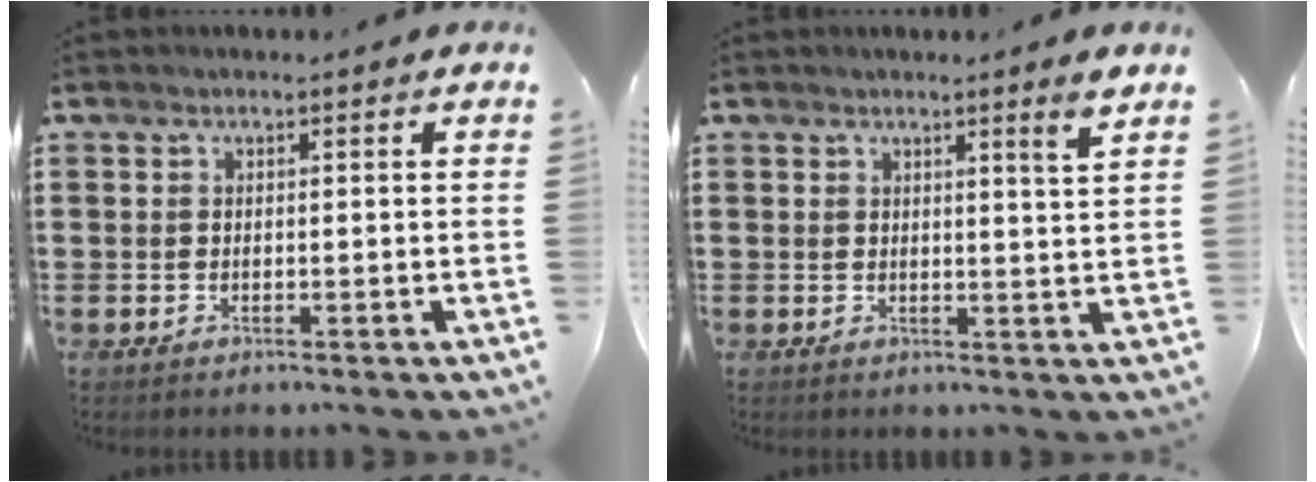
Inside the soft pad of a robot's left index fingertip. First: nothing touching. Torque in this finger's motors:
{"motor_torque": [0.12, -0.09, 0.10, 0.05]}